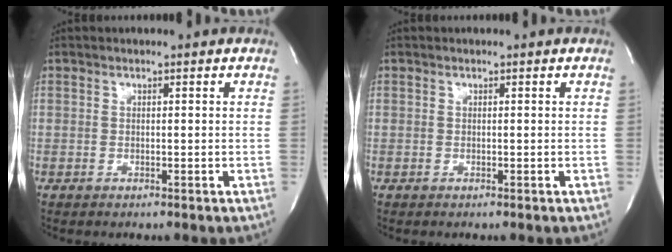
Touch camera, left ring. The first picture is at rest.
{"total": 0.0}